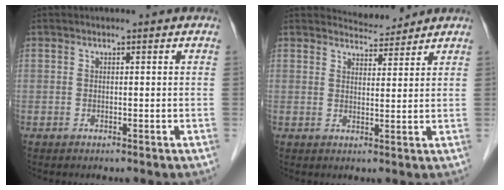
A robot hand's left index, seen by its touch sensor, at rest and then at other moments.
{"total": 3.5, "force": [3.4, 0.4, -0.5], "torque": [-0.003, -0.004, 0.056]}